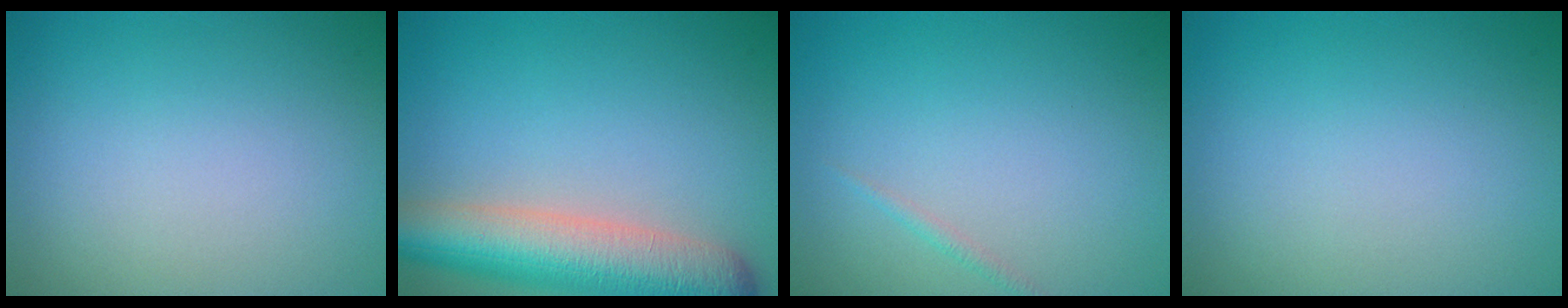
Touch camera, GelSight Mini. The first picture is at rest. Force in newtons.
{"total": 8.2, "press": 8.2, "slide": 0.3}
{"total": 0.7, "press": 0.7, "slide": 0.0}
{"total": 0.0}